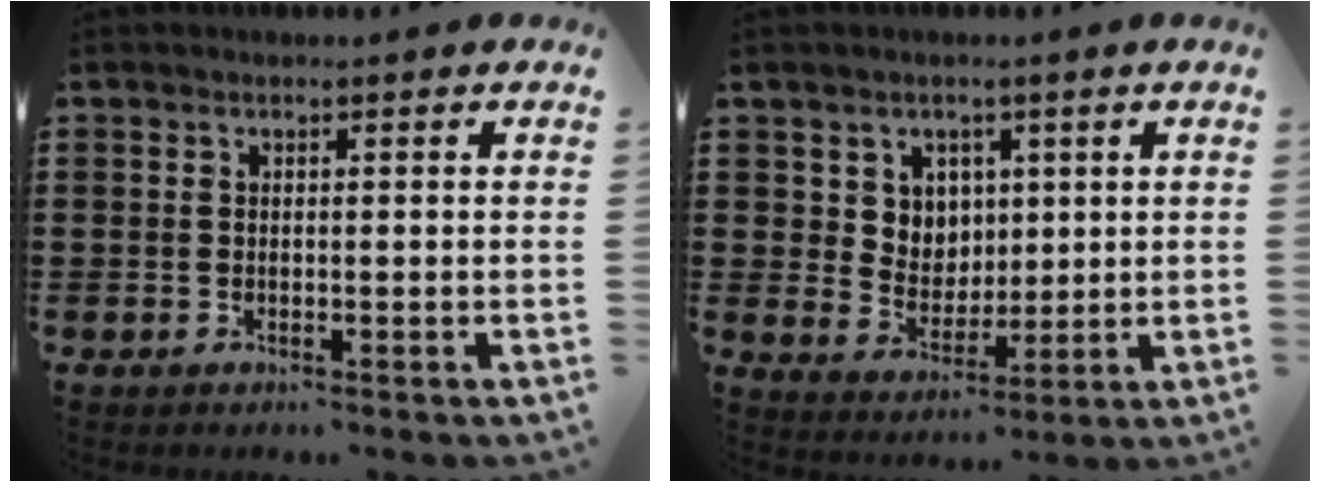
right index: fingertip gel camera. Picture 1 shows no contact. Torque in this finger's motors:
{"motor_torque": [0.19, 0.35, 0.05, 0.05]}